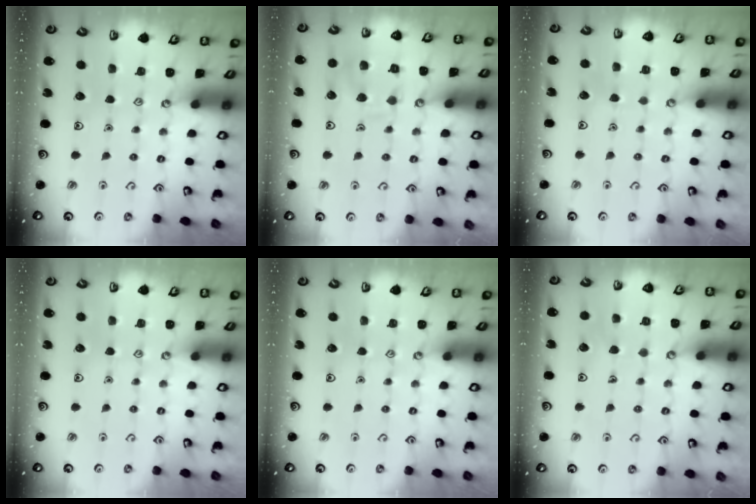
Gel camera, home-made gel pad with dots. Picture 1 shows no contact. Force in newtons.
{"total": 9.7, "press": 9.7, "slide": 0.9}
{"total": 1.3, "press": 1.3, "slide": 0.1}
{"total": 0.0}
{"total": 0.0}
{"total": 5.6, "press": 5.6, "slide": 0.4}